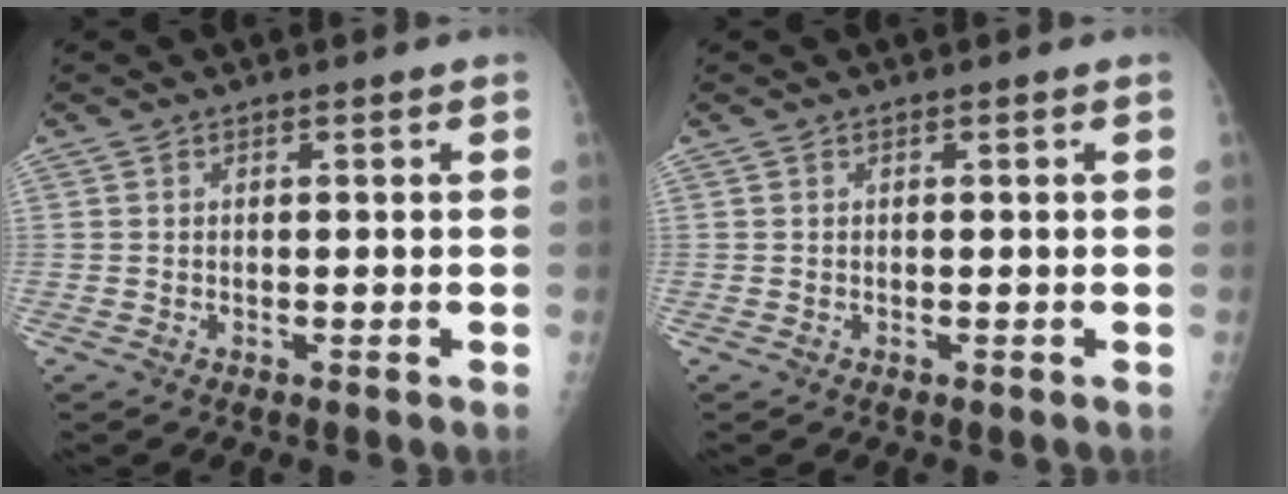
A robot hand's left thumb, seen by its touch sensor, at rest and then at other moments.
{"total": 0.0}